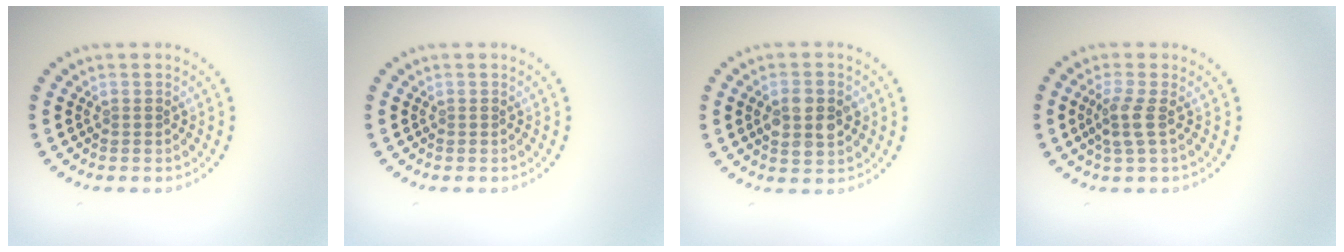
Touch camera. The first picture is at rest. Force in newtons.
{"total": 0.0}
{"total": 3.5, "press": 3.5, "slide": 0.1}
{"total": 2.0, "press": 1.7, "slide": 1.1}